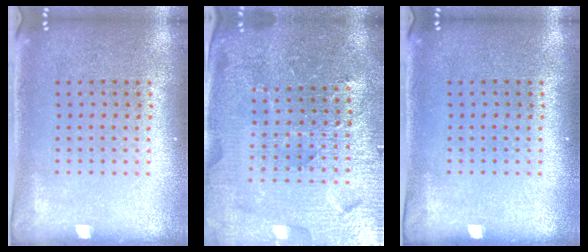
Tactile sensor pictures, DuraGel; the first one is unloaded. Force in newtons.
{"total": 5.4, "press": 5.0, "slide": 2.2}
{"total": 0.0}